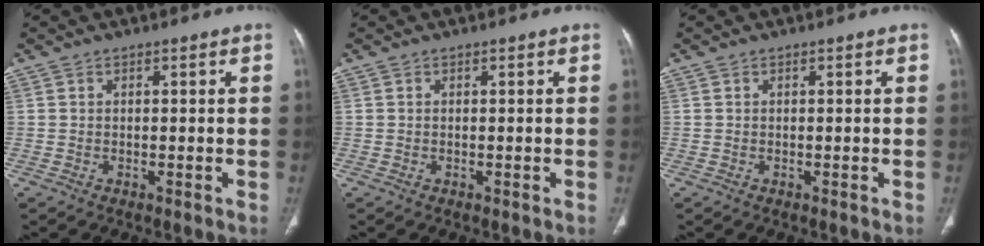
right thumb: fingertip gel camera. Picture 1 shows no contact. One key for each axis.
{"total": 0.0}
{"total": 0.0}